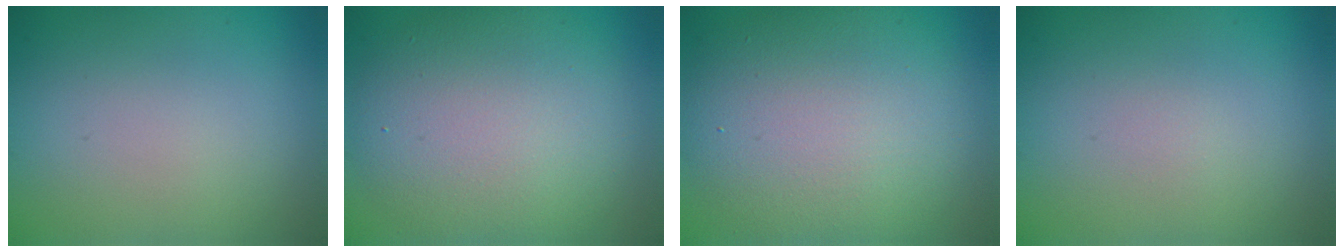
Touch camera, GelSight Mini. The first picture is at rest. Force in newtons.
{"total": 8.1, "press": 8.0, "slide": 0.6}
{"total": 9.5, "press": 9.5, "slide": 0.6}
{"total": 0.0}